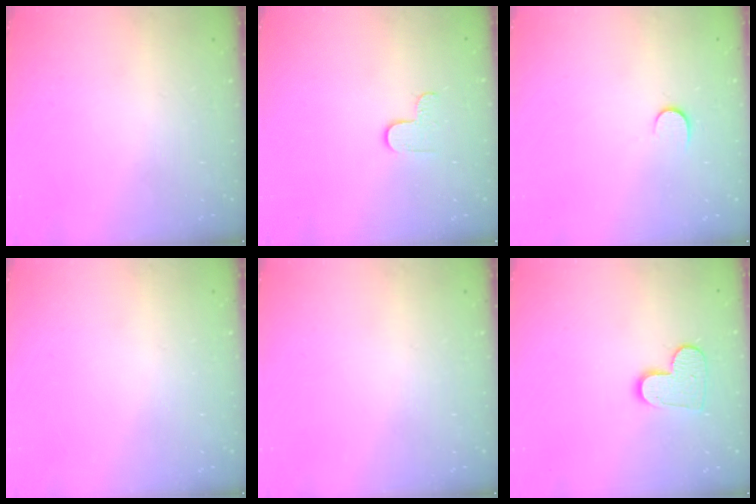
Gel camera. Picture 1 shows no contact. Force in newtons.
{"total": 2.9, "press": 2.9, "slide": 0.3}
{"total": 5.7, "press": 5.6, "slide": 0.7}
{"total": 0.0}
{"total": 0.0}
{"total": 9.7, "press": 9.7, "slide": 0.5}